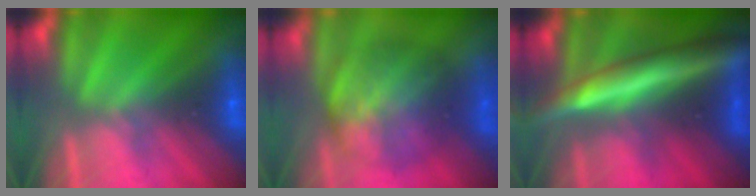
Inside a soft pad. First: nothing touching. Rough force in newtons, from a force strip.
{"total": 7.4}
{"total": 7.4}